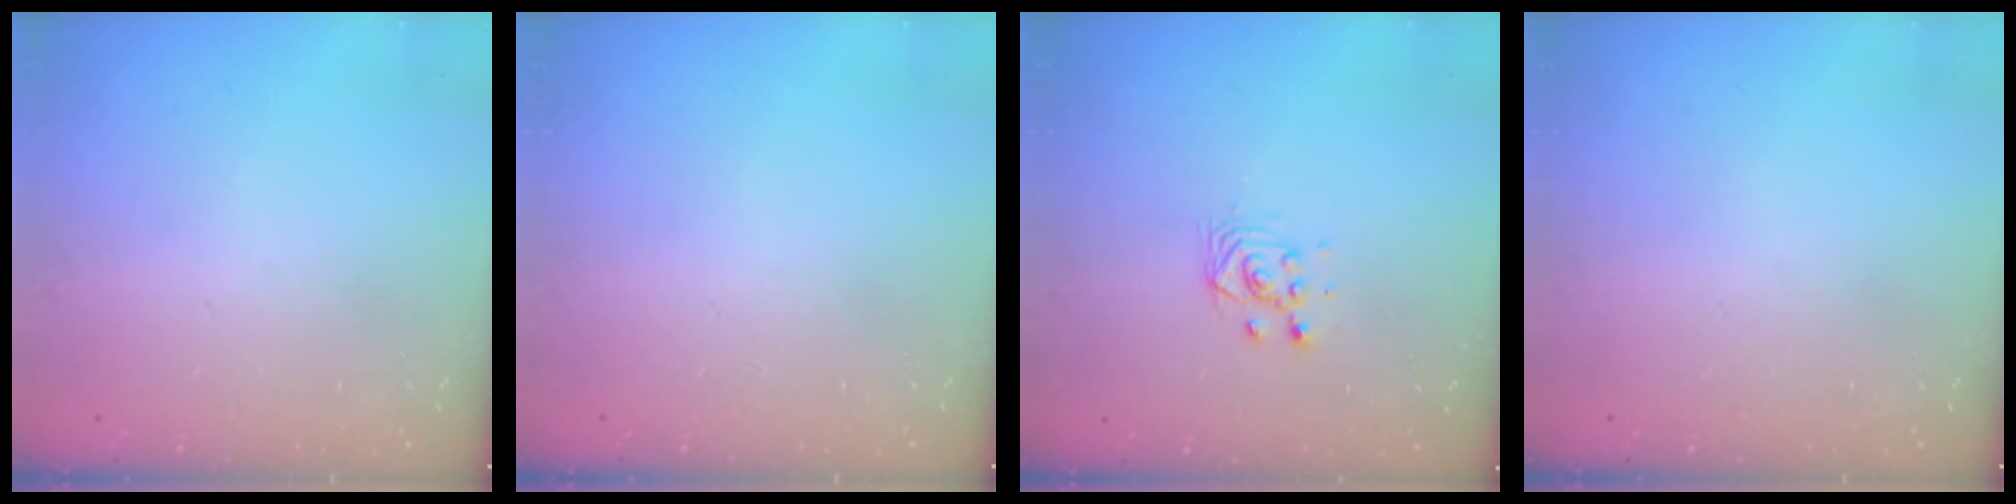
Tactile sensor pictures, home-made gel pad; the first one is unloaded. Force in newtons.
{"total": 0.0}
{"total": 4.7, "press": 4.6, "slide": 1.2}
{"total": 0.0}